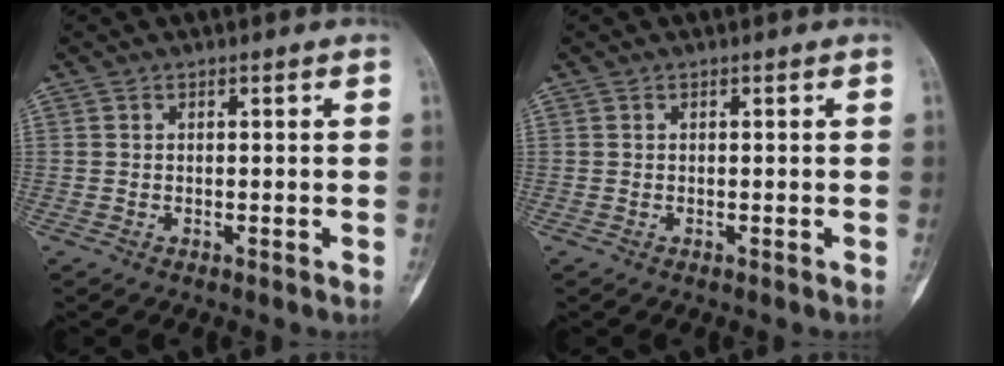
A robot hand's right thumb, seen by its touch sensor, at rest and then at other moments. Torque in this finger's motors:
{"motor_torque": [-0.08, 0.08, 0.01, -0.01, 0.00]}